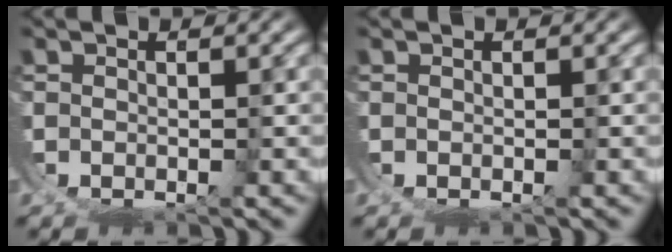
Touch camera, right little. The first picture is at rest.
{"total": 0.0}